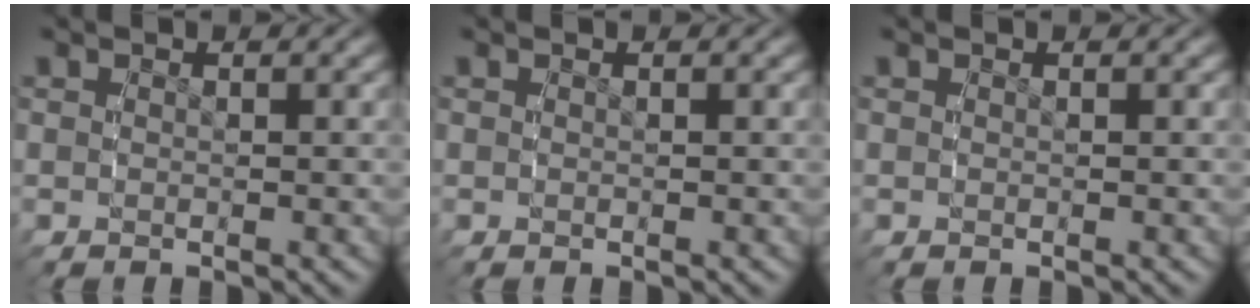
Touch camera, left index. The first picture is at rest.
{"total": 0.0}
{"total": 0.0}